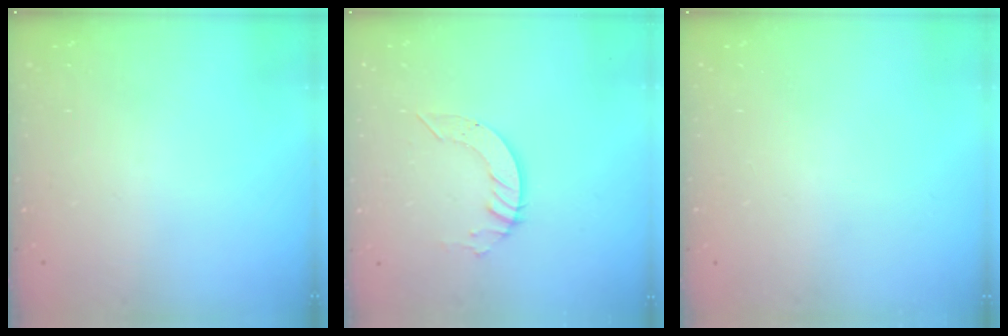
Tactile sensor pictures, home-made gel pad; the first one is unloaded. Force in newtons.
{"total": 5.2, "press": 5.2, "slide": 0.3}
{"total": 0.0}